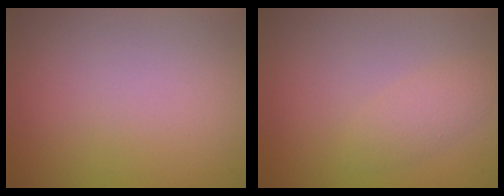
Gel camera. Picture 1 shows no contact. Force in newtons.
{"total": 1.6, "press": 1.6, "slide": 0.0}